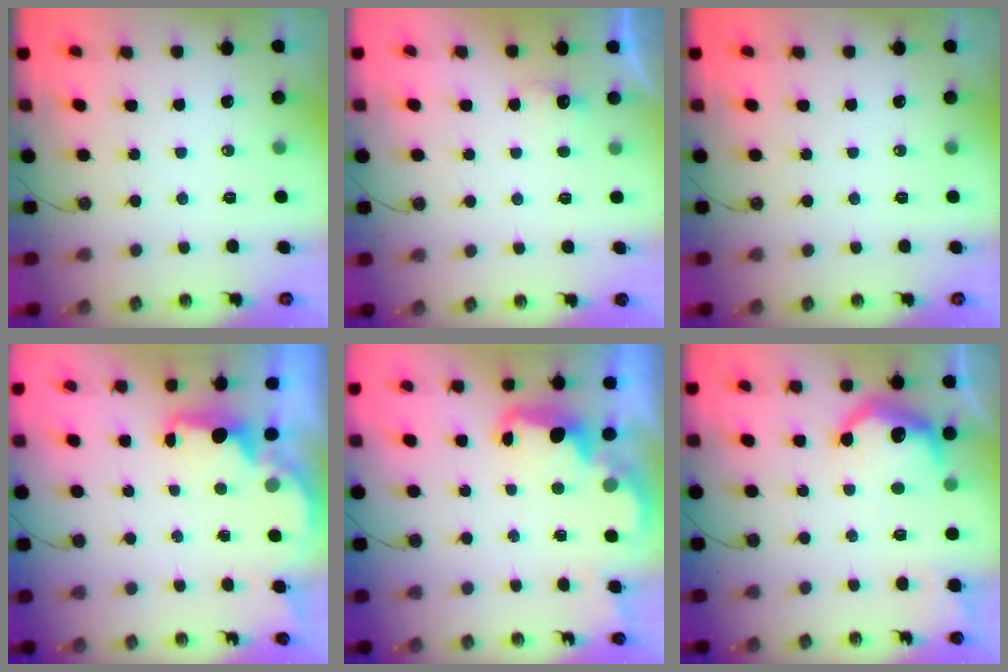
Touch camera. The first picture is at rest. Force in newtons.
{"total": 4.9, "press": 4.8, "slide": 0.8}
{"total": 0.0}
{"total": 2.2, "press": 2.1, "slide": 0.6}
{"total": 2.6, "press": 2.5, "slide": 0.7}
{"total": 11.7, "press": 11.6, "slide": 0.7}